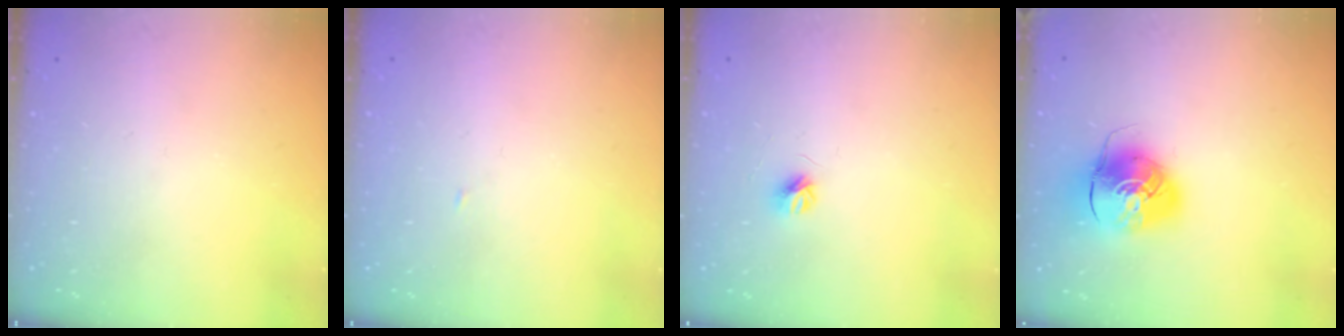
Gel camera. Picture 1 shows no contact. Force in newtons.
{"total": 1.4, "press": 1.4, "slide": 0.0}
{"total": 3.6, "press": 3.5, "slide": 0.4}
{"total": 9.5, "press": 9.3, "slide": 1.5}